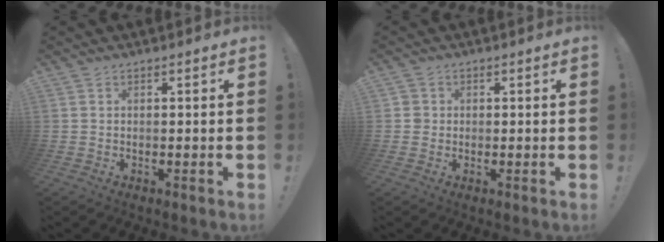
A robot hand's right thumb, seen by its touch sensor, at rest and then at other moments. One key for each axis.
{"total": 2.1, "fx": 0.0, "fy": 2.0, "fz": 0.6, "tx": -0.005, "ty": 0.003, "tz": 0.000}